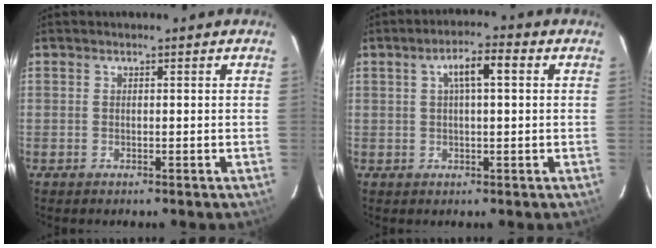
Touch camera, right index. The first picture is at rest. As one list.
[{"total": 5.3, "force": [1.5, 1.3, 5.0], "torque": [-0.088, 0.013, 0.028]}]